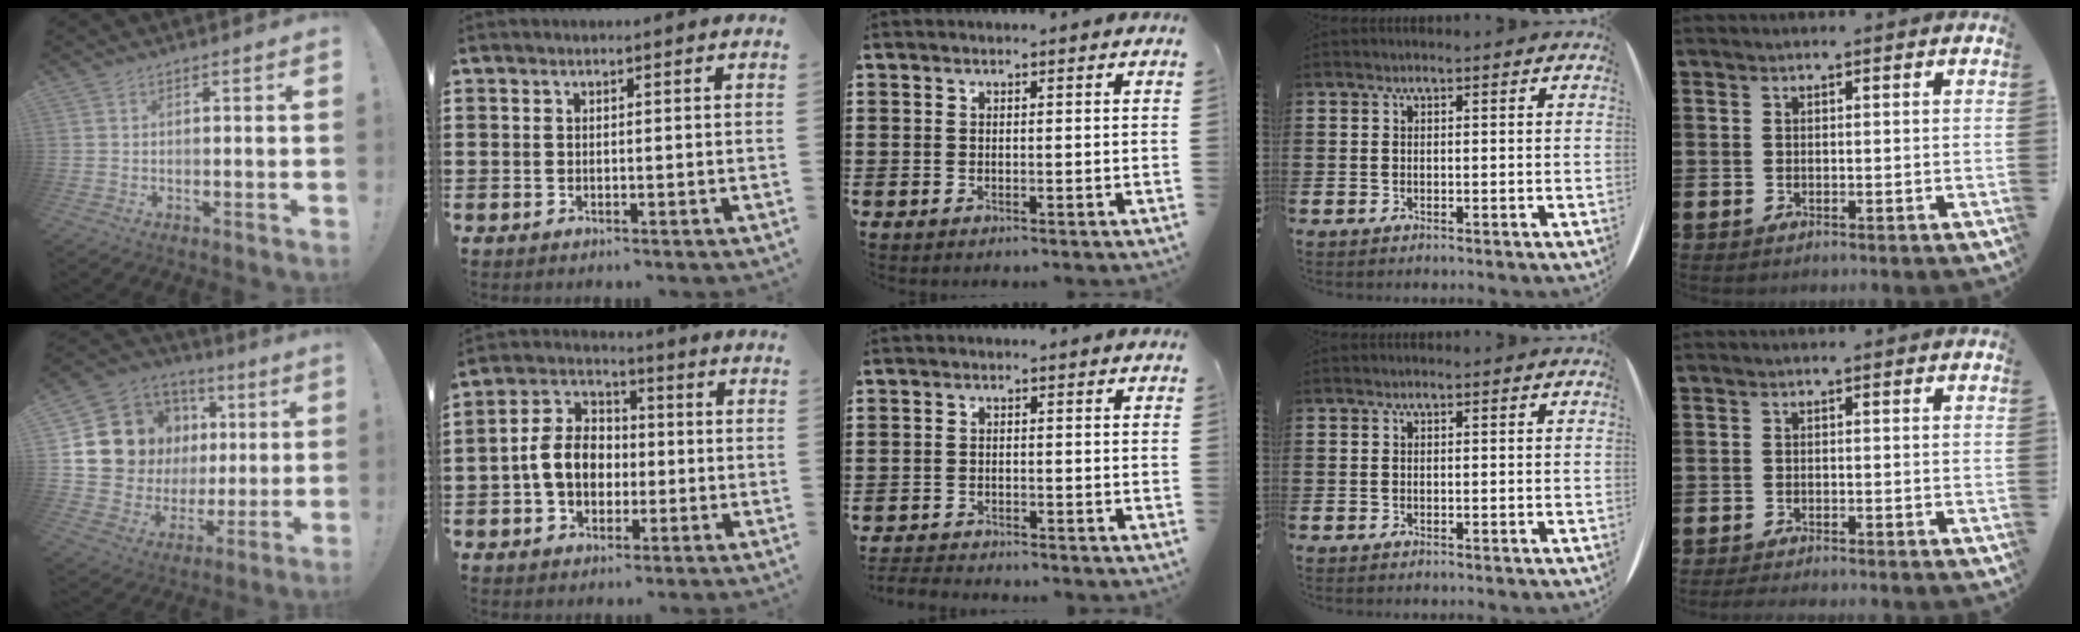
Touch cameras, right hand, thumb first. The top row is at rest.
{"thumb": {"total": 14.7, "force": [4.3, 12.9, 5.6], "torque": [-0.080, -0.030, 0.114]}, "index": {"total": 7.7, "force": [-1.2, 5.8, 5.0], "torque": [-0.120, 0.011, -0.026]}, "middle": {"total": 2.2, "force": [-2.2, 0.0, 0.0], "torque": [-0.007, -0.004, -0.047]}, "little": {"total": 0.9, "force": [-0.9, -0.1, 0.3], "torque": [-0.005, -0.002, -0.018]}}